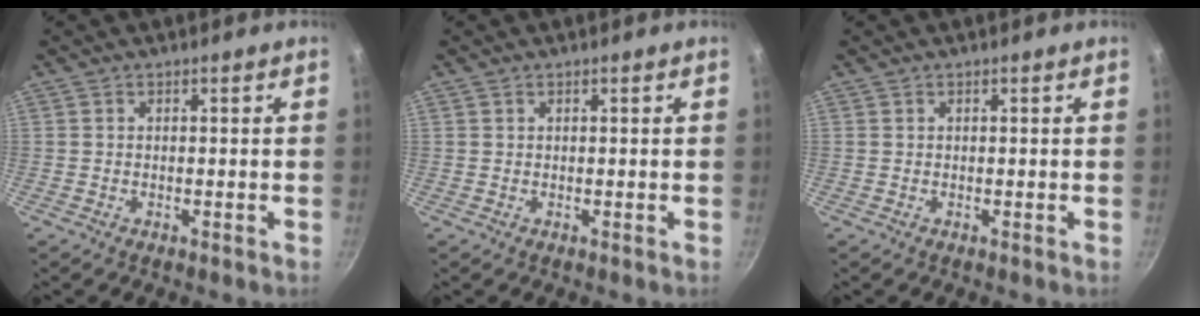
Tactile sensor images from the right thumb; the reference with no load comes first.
{"total": 0.0}
{"total": 0.0}